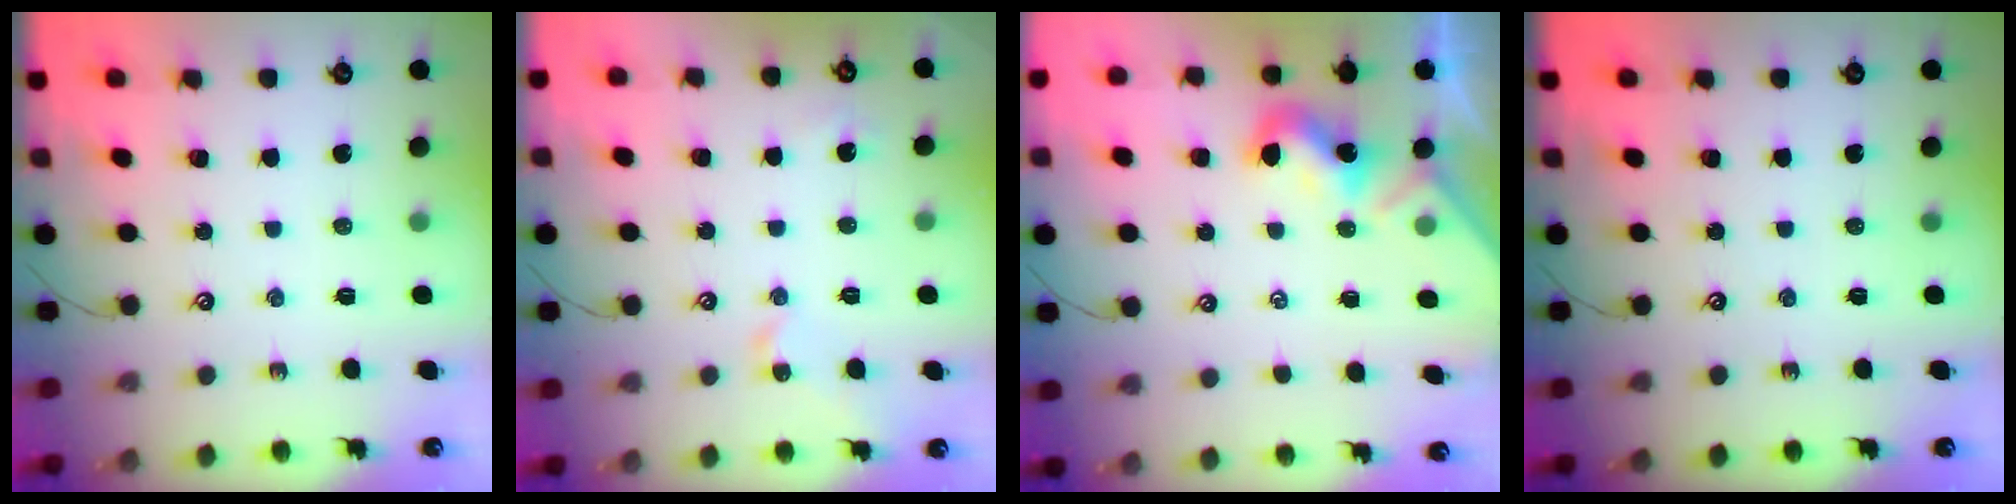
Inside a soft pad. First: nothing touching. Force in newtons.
{"total": 2.4, "press": 2.3, "slide": 0.5}
{"total": 1.8, "press": 1.8, "slide": 0.5}
{"total": 0.0}